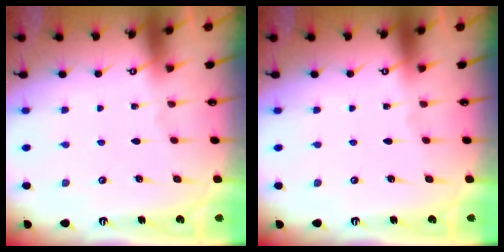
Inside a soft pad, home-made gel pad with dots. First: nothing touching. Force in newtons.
{"total": 0.0}